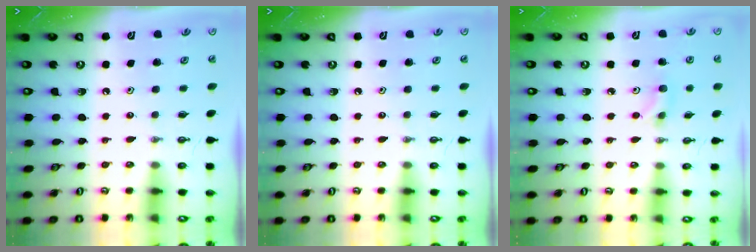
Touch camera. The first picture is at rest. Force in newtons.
{"total": 0.0}
{"total": 4.2, "press": 4.1, "slide": 0.7}